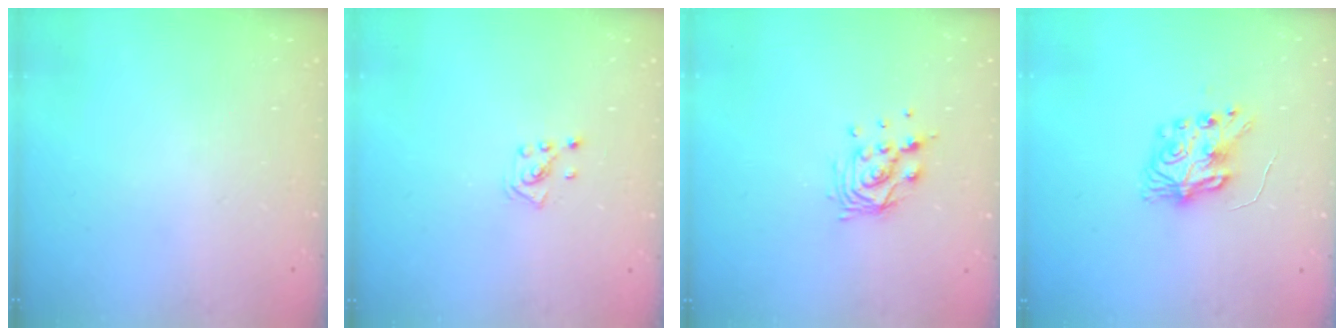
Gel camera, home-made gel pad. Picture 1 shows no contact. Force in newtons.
{"total": 2.6, "press": 2.6, "slide": 0.5}
{"total": 9.3, "press": 9.3, "slide": 0.4}
{"total": 8.3, "press": 8.3, "slide": 0.4}